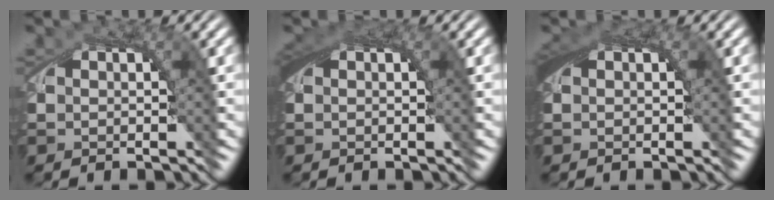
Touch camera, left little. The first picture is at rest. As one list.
[{"total": 2.4, "force": [0.4, 1.3, 2.0], "torque": [-0.035, -0.002, 0.008]}, {"total": 2.4, "force": [0.1, 1.4, 2.0], "torque": [-0.036, -0.003, 0.004]}]